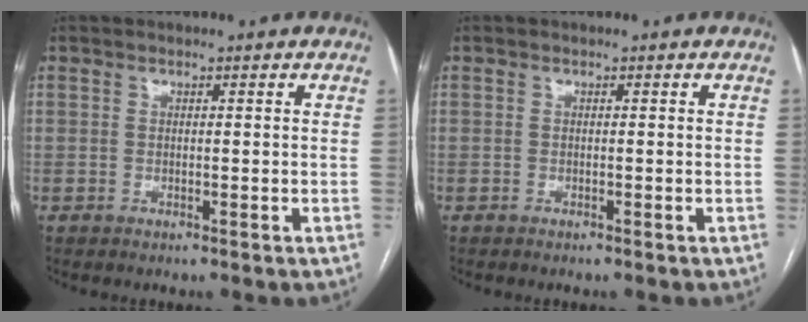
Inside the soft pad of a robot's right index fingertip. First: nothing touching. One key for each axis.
{"total": 0.0}